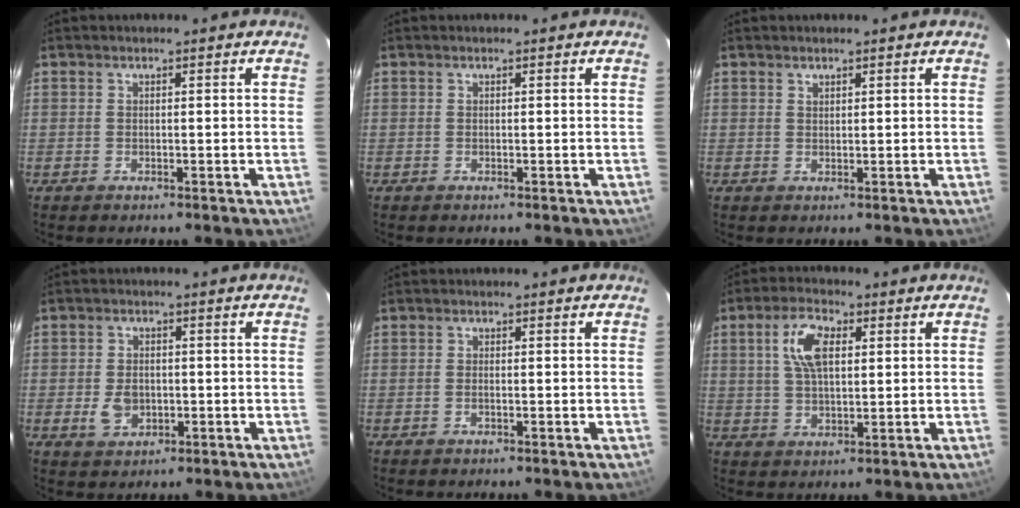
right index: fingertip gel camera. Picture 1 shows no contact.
{"total": 0.0}
{"total": 0.7, "force": [0.7, 0.3, 0.1], "torque": [-0.002, 0.002, 0.013]}
{"total": 4.7, "force": [-1.1, 3.5, 3.1], "torque": [-0.062, 0.001, -0.012]}
{"total": 0.8, "force": [-0.3, 0.3, 0.7], "torque": [-0.016, 0.000, -0.006]}
{"total": 7.8, "force": [2.3, 3.8, 6.4], "torque": [-0.121, 0.014, 0.044]}